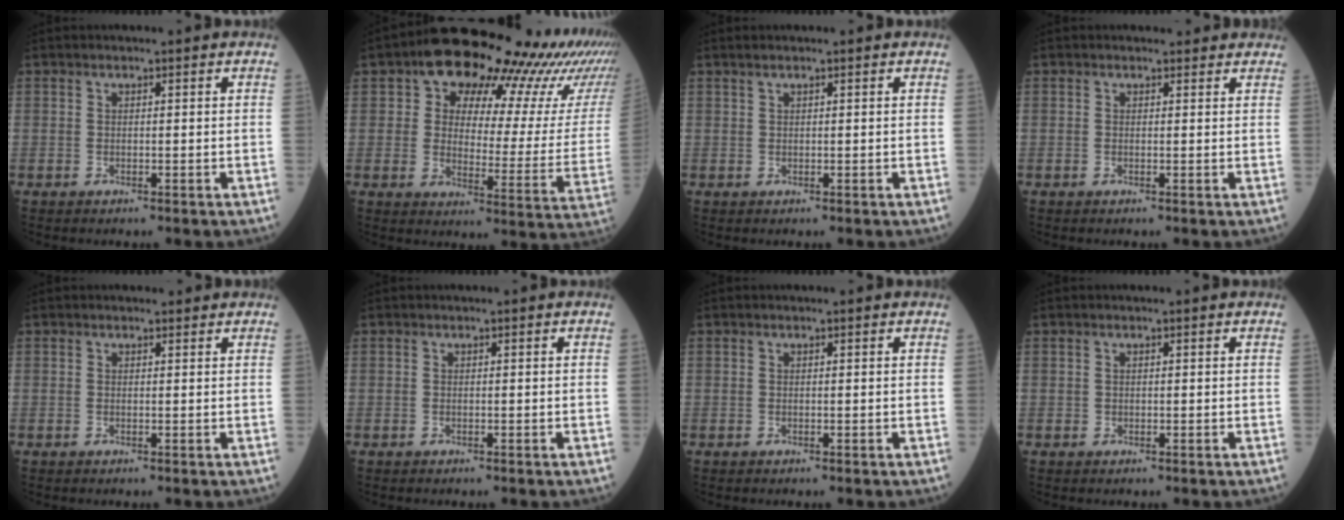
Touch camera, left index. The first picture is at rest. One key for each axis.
{"total": 21.0, "fx": 16.0, "fy": 7.0, "fz": 11.8, "tx": -0.139, "ty": -0.005, "tz": 0.180}
{"total": 0.9, "fx": 0.7, "fy": 0.1, "fz": 0.5, "tx": -0.015, "ty": 0.010, "tz": 0.017}
{"total": 2.0, "fx": 1.7, "fy": 1.0, "fz": 0.1, "tx": -0.002, "ty": 0.003, "tz": 0.008}
{"total": 0.8, "fx": 0.7, "fy": 0.4, "fz": 0.0, "tx": -0.007, "ty": 0.001, "tz": 0.007}
{"total": 0.0}
{"total": 0.0}
{"total": 0.0}